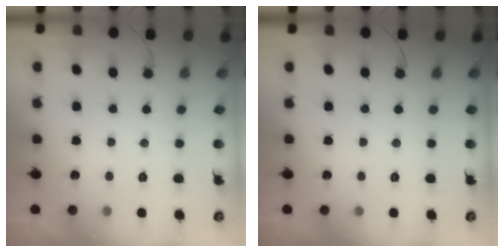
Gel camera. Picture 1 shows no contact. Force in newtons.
{"total": 0.0}